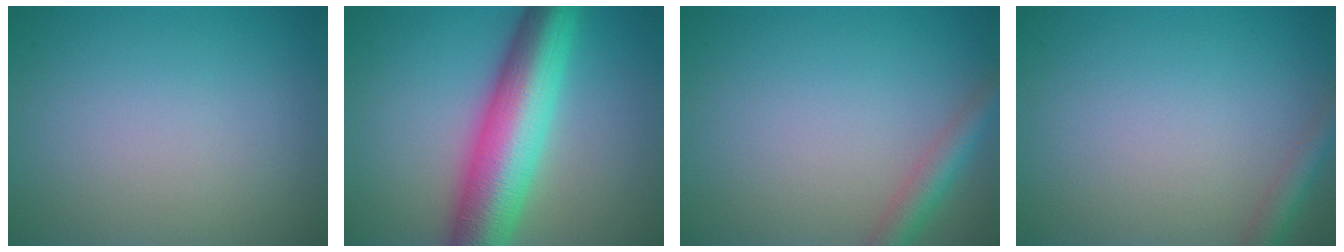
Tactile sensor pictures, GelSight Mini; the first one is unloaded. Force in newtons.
{"total": 10.6, "press": 10.6, "slide": 0.1}
{"total": 2.8, "press": 2.8, "slide": 0.1}
{"total": 2.1, "press": 2.1, "slide": 0.1}